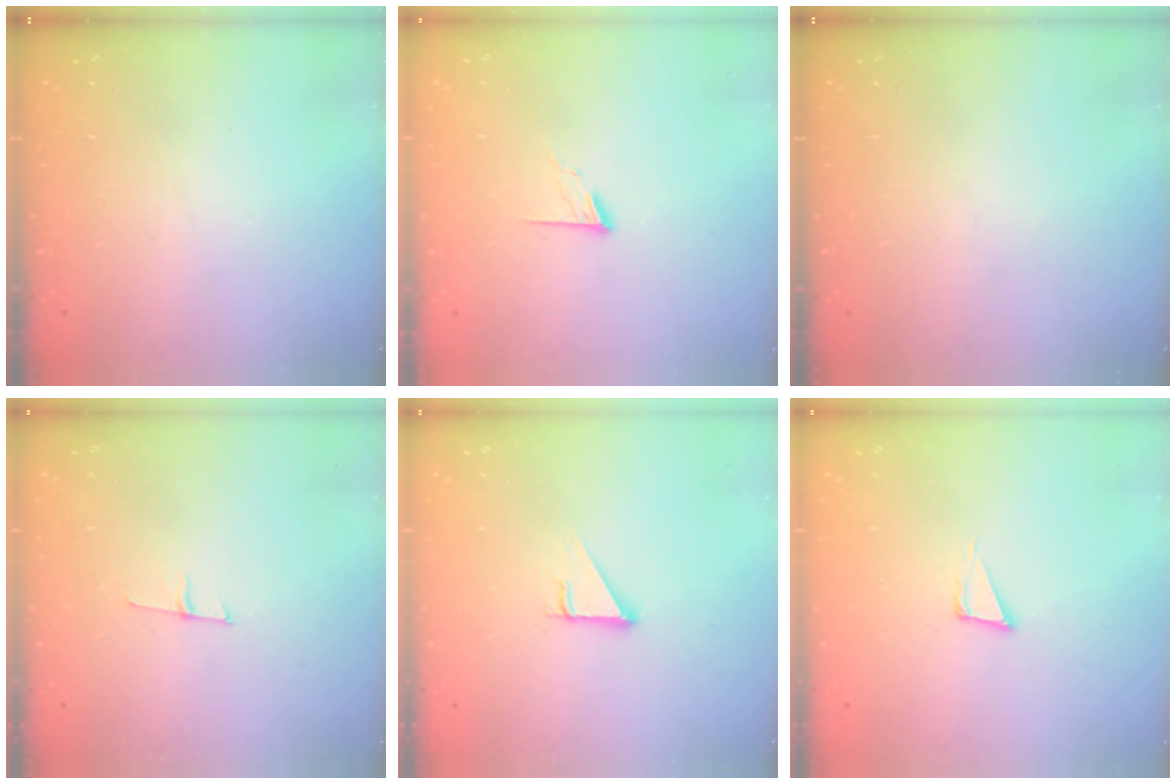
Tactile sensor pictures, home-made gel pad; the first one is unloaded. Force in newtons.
{"total": 5.7, "press": 5.7, "slide": 0.6}
{"total": 0.0}
{"total": 5.3, "press": 4.5, "slide": 2.9}
{"total": 2.7, "press": 2.7, "slide": 0.3}
{"total": 3.9, "press": 2.6, "slide": 2.9}